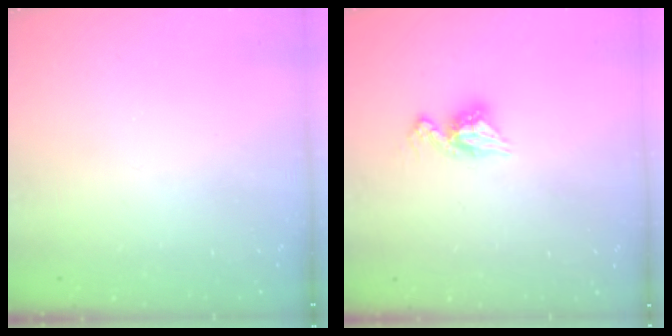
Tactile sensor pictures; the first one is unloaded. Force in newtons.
{"total": 8.1, "press": 8.1, "slide": 0.6}